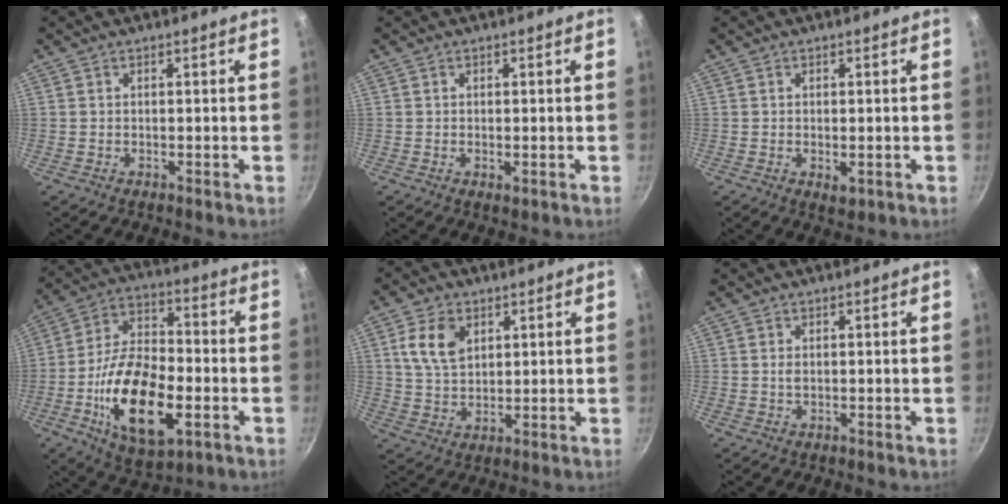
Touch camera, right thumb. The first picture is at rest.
{"total": 1.2, "force": [-0.2, 0.6, 1.0], "torque": [-0.015, -0.002, -0.002]}
{"total": 2.4, "force": [-0.5, 1.3, 1.9], "torque": [-0.029, -0.007, -0.003]}
{"total": 20.8, "force": [-5.7, 10.3, 17.1], "torque": [-0.294, 0.020, -0.099]}
{"total": 8.2, "force": [3.1, 5.5, 5.3], "torque": [-0.087, -0.008, 0.059]}
{"total": 1.0, "force": [0.2, 0.6, 0.8], "torque": [-0.015, -0.001, 0.002]}